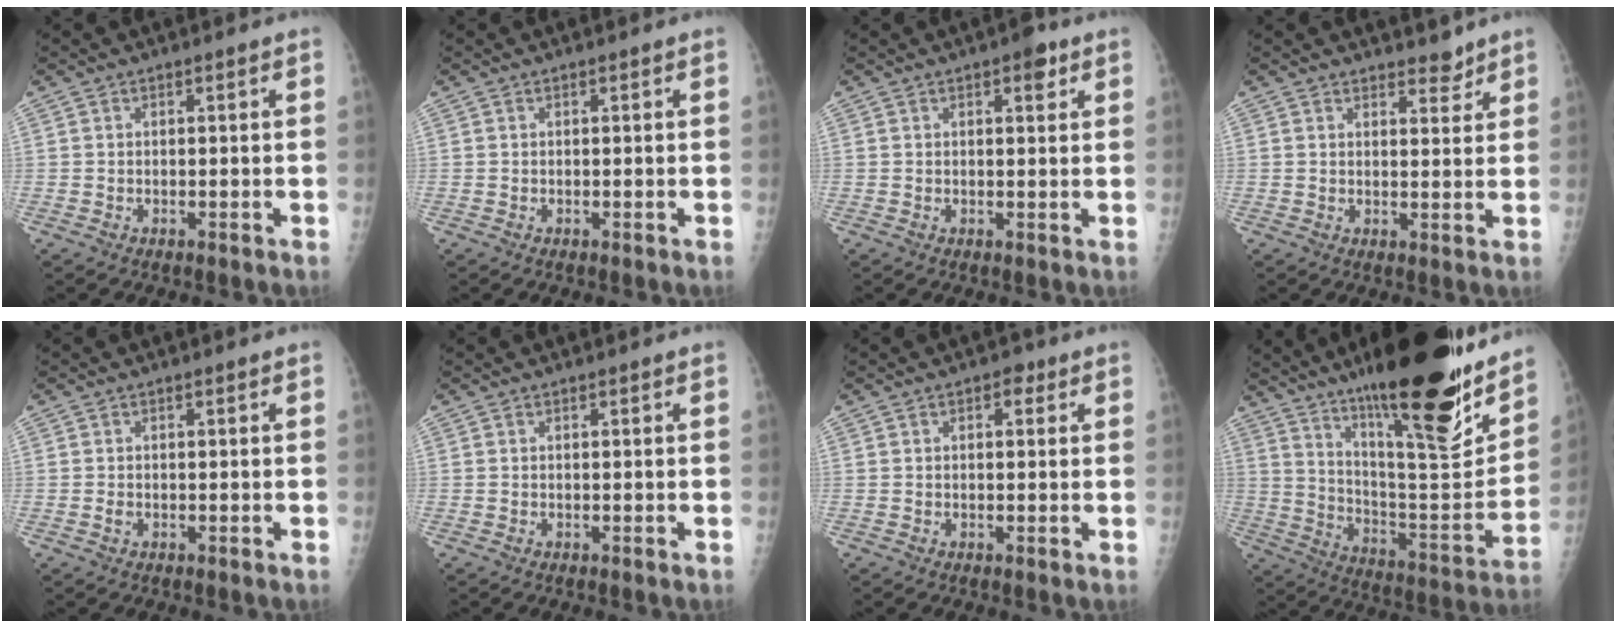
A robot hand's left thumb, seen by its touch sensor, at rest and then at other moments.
{"total": 0.0}
{"total": 3.0, "force": [1.7, 1.3, 2.2], "torque": [-0.018, -0.004, 0.019]}
{"total": 3.2, "force": [2.8, 1.3, 0.9], "torque": [0.006, -0.020, 0.039]}
{"total": 0.7, "force": [-0.1, 0.5, 0.4], "torque": [-0.007, 0.000, -0.003]}
{"total": 0.0}
{"total": 2.2, "force": [1.0, 1.4, 1.4], "torque": [-0.005, 0.001, 0.009]}
{"total": 28.1, "force": [19.0, 6.1, 19.8], "torque": [-0.276, -0.088, 0.306]}